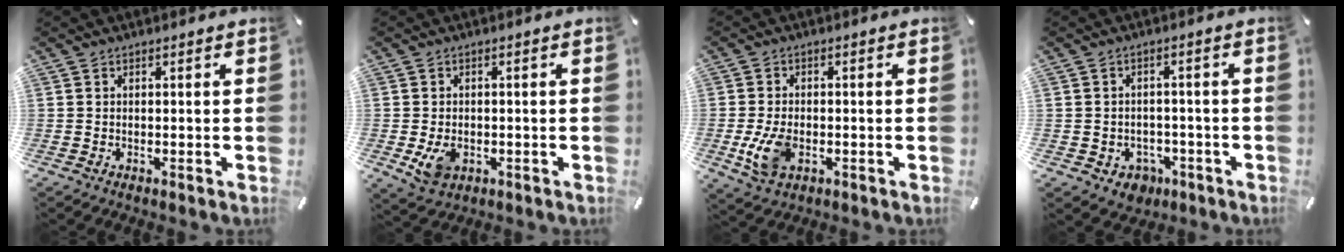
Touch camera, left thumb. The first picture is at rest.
{"total": 4.9, "force": [-1.0, 3.7, 3.1], "torque": [-0.055, -0.006, -0.021]}
{"total": 7.6, "force": [-1.8, 4.9, 5.4], "torque": [-0.119, -0.003, -0.034]}
{"total": 4.6, "force": [-1.8, 4.0, 1.3], "torque": [-0.015, 0.013, -0.030]}